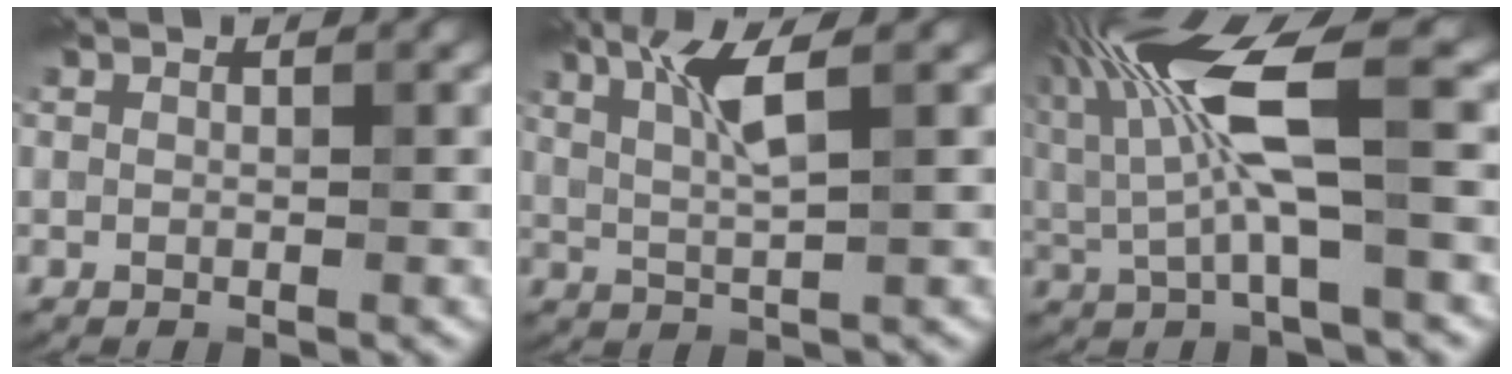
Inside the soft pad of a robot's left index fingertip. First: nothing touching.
{"total": 4.1, "force": [1.7, 0.5, 3.6], "torque": [-0.072, 0.001, 0.036]}
{"total": 9.9, "force": [1.8, 2.5, 9.4], "torque": [-0.187, 0.010, 0.028]}